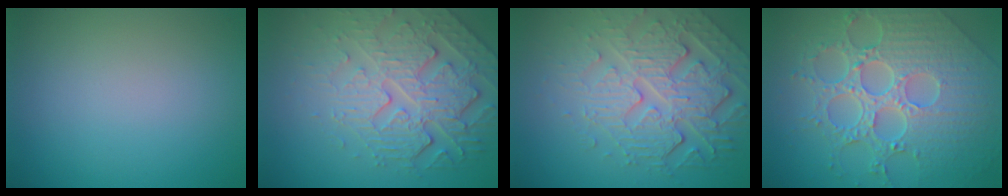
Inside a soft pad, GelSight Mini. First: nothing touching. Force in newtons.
{"total": 5.2, "press": 4.7, "slide": 2.2}
{"total": 6.7, "press": 5.0, "slide": 4.5}
{"total": 8.8, "press": 6.5, "slide": 5.9}